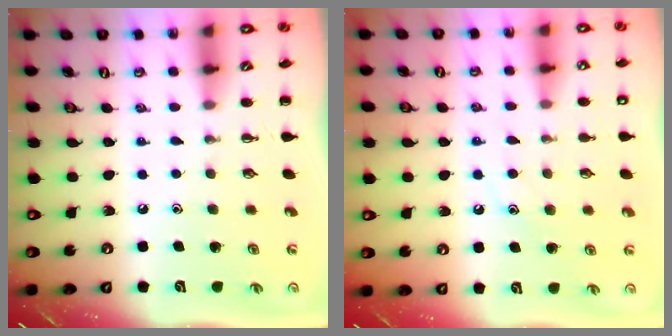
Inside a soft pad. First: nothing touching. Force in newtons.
{"total": 9.3, "press": 9.2, "slide": 1.5}